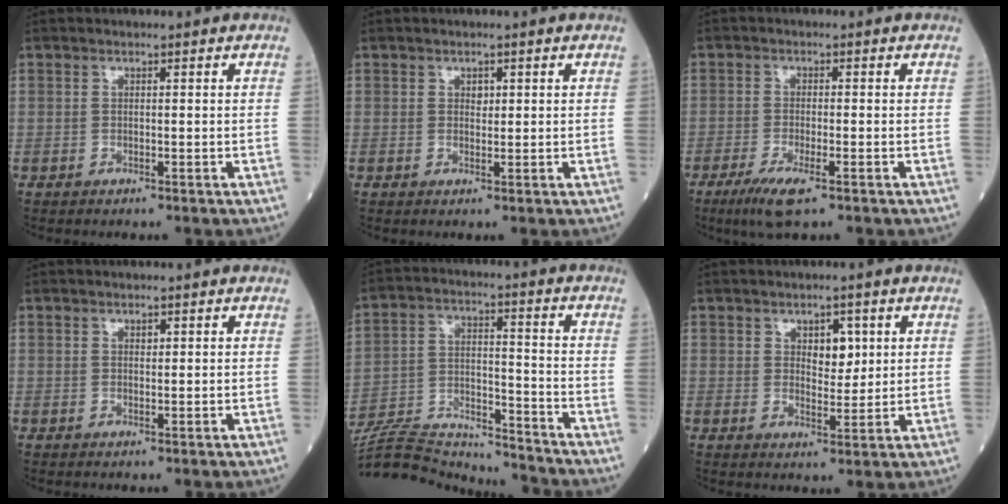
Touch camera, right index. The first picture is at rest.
{"total": 1.1, "force": [0.4, 0.8, 0.6], "torque": [-0.006, -0.002, 0.006]}
{"total": 5.4, "force": [-3.2, 0.8, 4.3], "torque": [-0.088, -0.015, -0.057]}
{"total": 0.8, "force": [0.4, 0.4, 0.5], "torque": [-0.008, -0.003, 0.007]}
{"total": 17.9, "force": [-17.6, 1.7, 3.1], "torque": [-0.072, 0.019, -0.282]}
{"total": 4.3, "force": [1.6, 2.3, 3.3], "torque": [-0.044, 0.000, 0.026]}